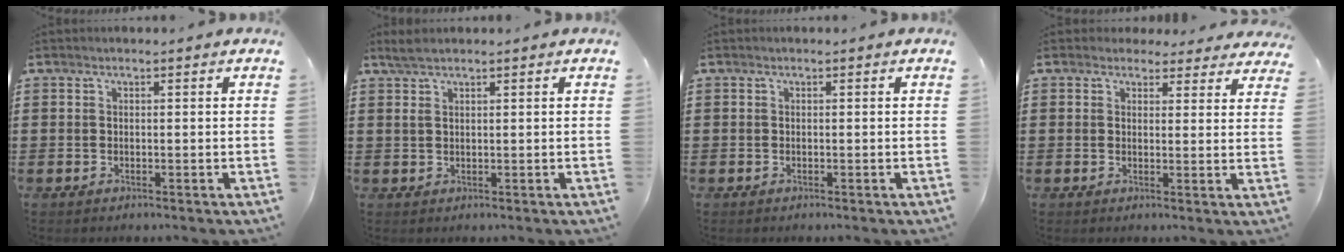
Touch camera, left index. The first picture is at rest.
{"total": 2.1, "force": [1.4, 0.6, 1.5], "torque": [-0.033, 0.004, 0.025]}
{"total": 0.0}
{"total": 3.0, "force": [2.8, 1.1, 0.5], "torque": [-0.011, -0.007, 0.050]}